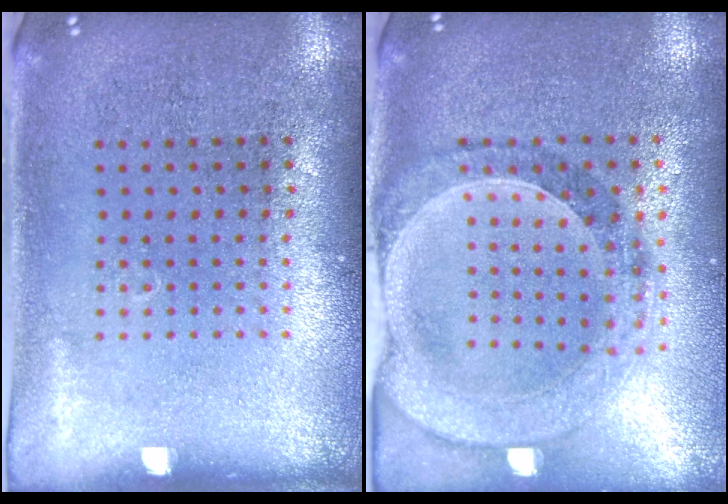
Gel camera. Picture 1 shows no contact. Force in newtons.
{"total": 1.5, "press": 1.5, "slide": 0.3}